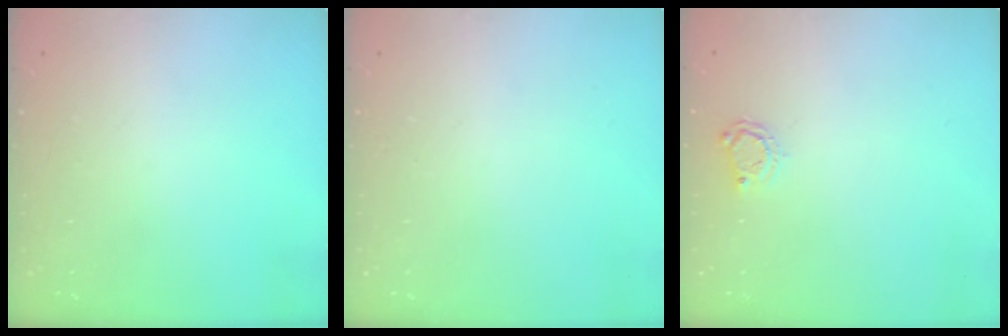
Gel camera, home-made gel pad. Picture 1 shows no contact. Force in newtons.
{"total": 0.0}
{"total": 3.9, "press": 3.9, "slide": 0.6}